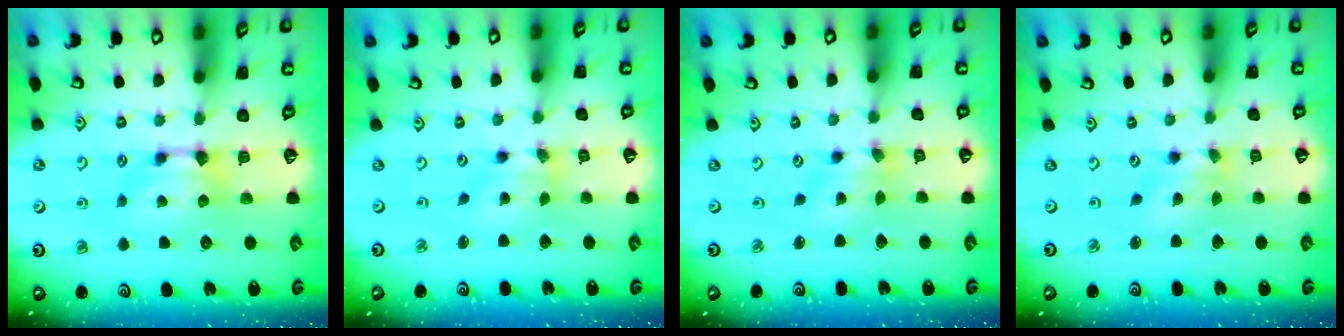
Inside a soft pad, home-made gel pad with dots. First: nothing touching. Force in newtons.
{"total": 3.5, "press": 3.1, "slide": 1.6}
{"total": 1.9, "press": 1.4, "slide": 1.3}
{"total": 1.1, "press": 0.3, "slide": 1.1}